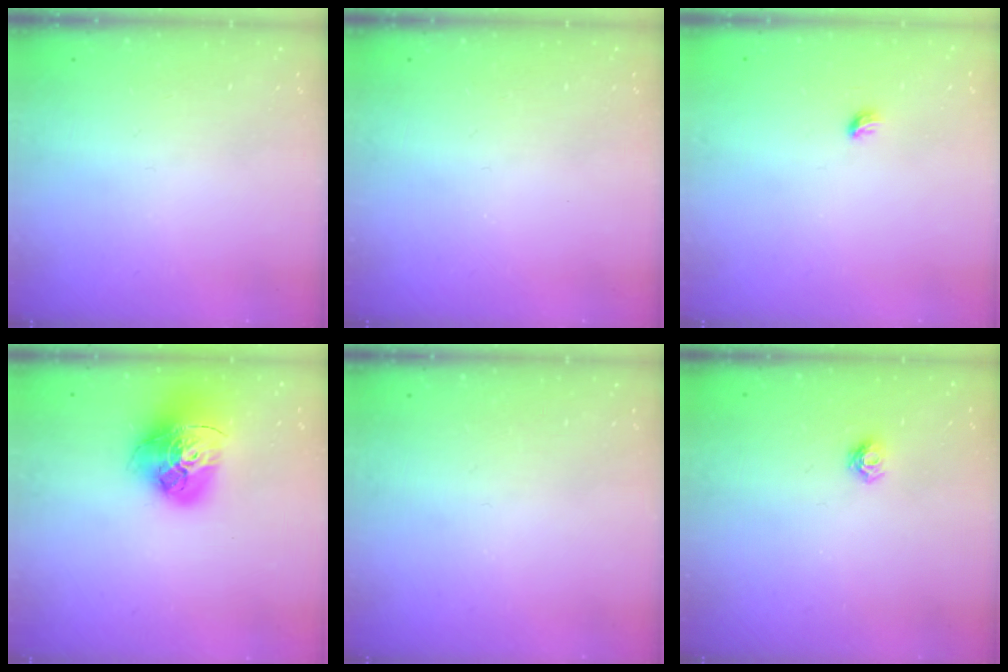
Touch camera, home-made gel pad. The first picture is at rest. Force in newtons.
{"total": 0.0}
{"total": 3.6, "press": 3.5, "slide": 1.0}
{"total": 18.4, "press": 18.3, "slide": 1.9}
{"total": 0.0}
{"total": 4.9, "press": 4.8, "slide": 0.6}